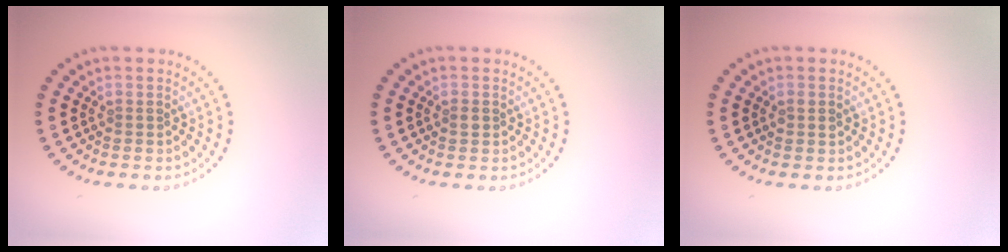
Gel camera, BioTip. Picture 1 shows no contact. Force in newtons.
{"total": 0.9, "press": 0.9, "slide": 0.0}
{"total": 1.1, "press": 1.1, "slide": 0.1}